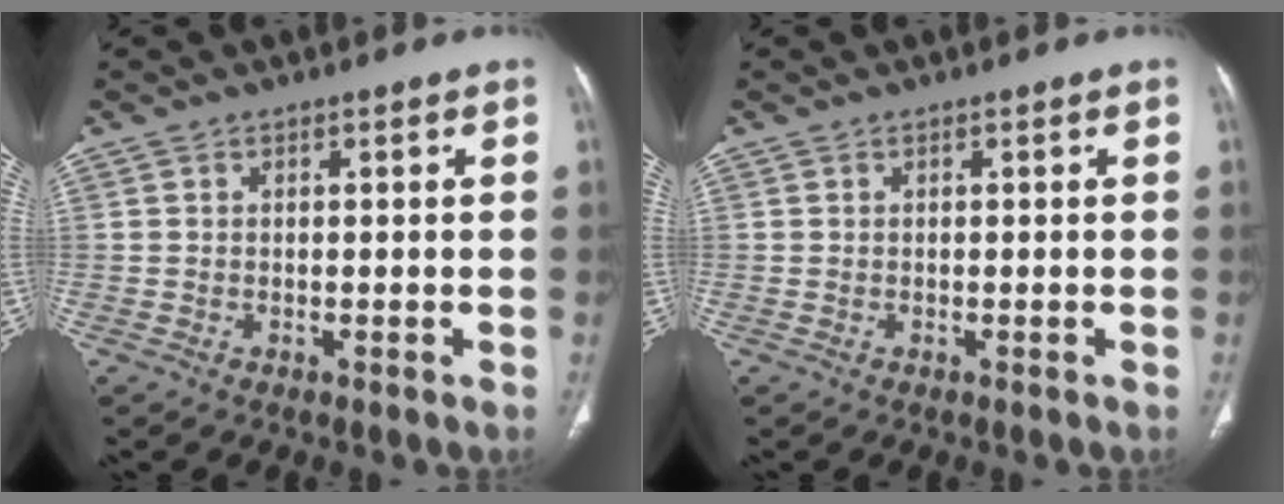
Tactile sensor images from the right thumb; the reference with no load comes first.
{"total": 0.0}